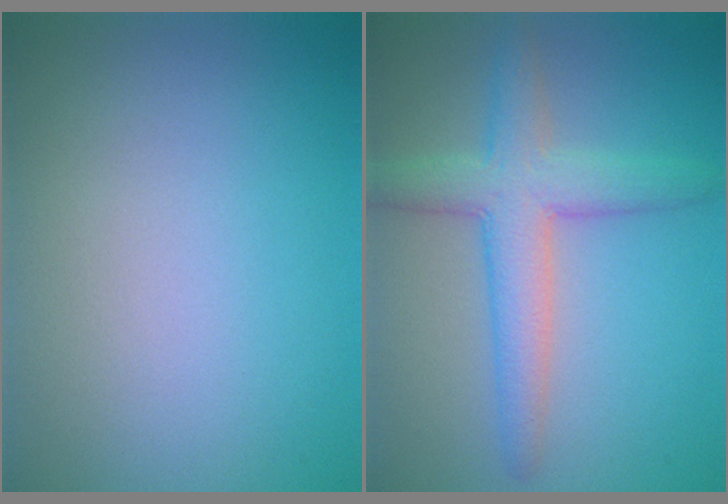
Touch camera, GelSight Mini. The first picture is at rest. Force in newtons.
{"total": 5.2, "press": 5.2, "slide": 0.2}